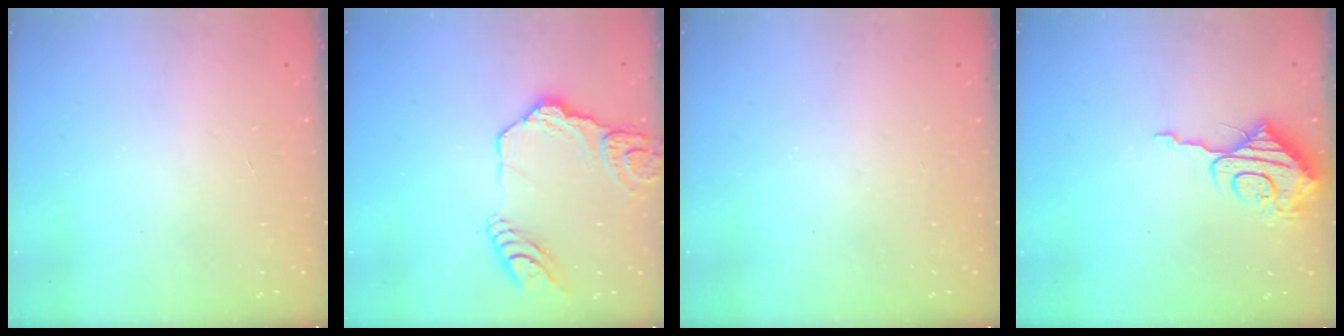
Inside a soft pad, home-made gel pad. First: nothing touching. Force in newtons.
{"total": 15.8, "press": 15.7, "slide": 1.8}
{"total": 0.0}
{"total": 10.2, "press": 10.2, "slide": 0.8}